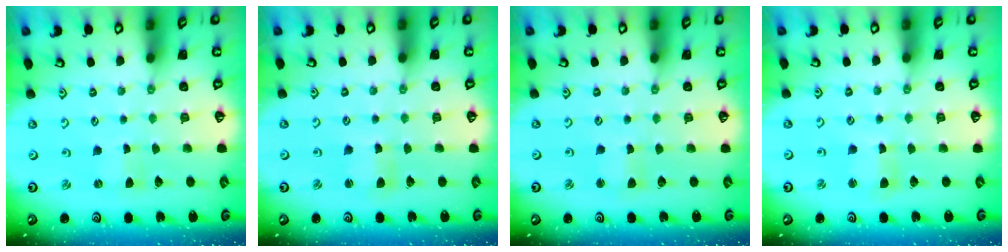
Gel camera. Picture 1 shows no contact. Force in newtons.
{"total": 3.3, "press": 3.2, "slide": 0.3}
{"total": 1.7, "press": 1.7, "slide": 0.2}
{"total": 3.3, "press": 3.2, "slide": 0.4}